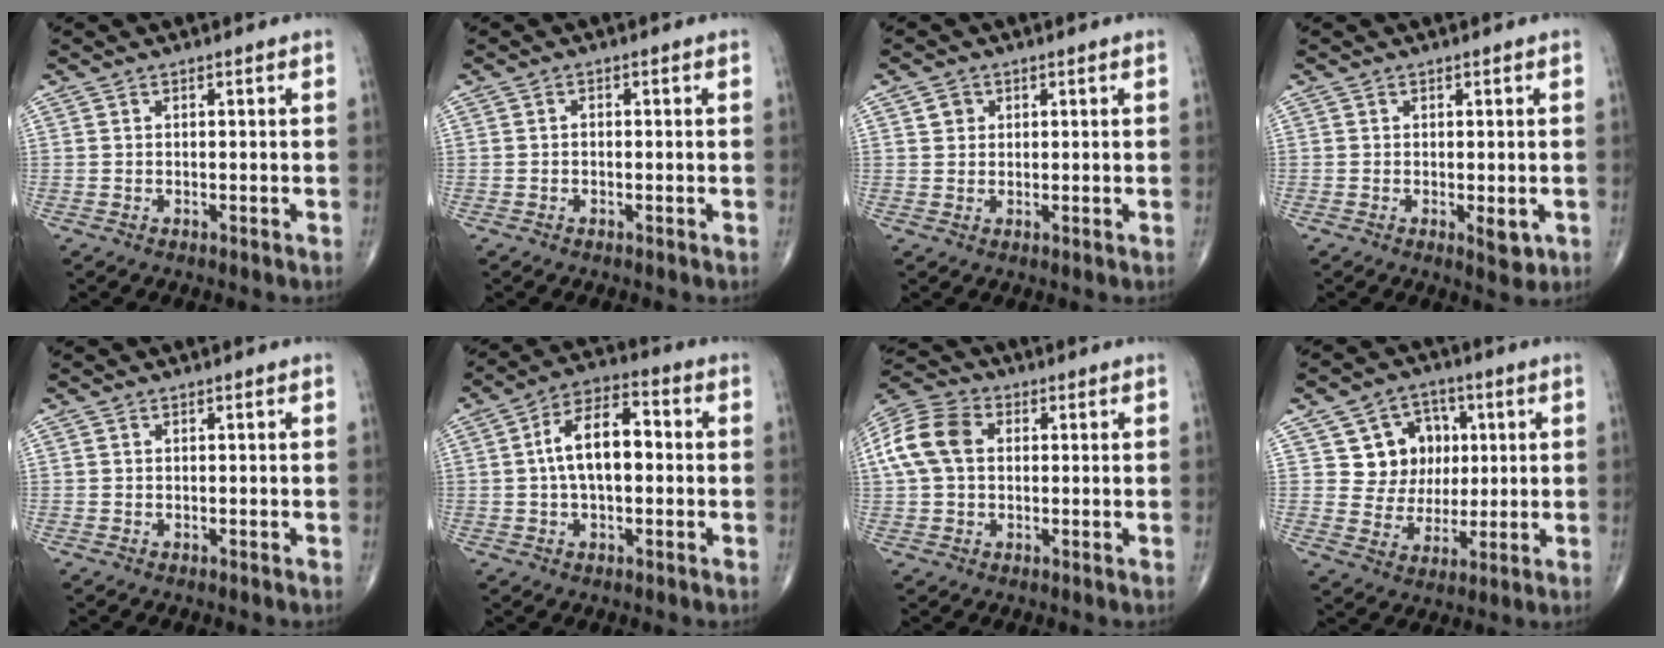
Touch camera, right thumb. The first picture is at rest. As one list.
[{"total": 0.6, "force": [-0.2, 0.4, 0.4], "torque": [-0.002, 0.001, -0.007]}, {"total": 2.2, "force": [0.9, 1.9, 0.6], "torque": [-0.001, -0.004, 0.012]}, {"total": 3.0, "force": [-0.7, 1.4, 2.6], "torque": [-0.028, -0.006, -0.006]}, {"total": 0.0}, {"total": 11.3, "force": [0.5, 6.0, 9.6], "torque": [-0.160, 0.028, 0.000]}, {"total": 11.4, "force": [1.8, 8.1, 7.8], "torque": [-0.159, 0.027, 0.028]}, {"total": 11.1, "force": [2.9, 9.8, 4.1], "torque": [-0.009, -0.003, 0.051]}]